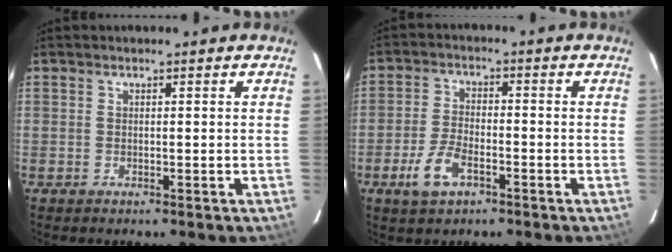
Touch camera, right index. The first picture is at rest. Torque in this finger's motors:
{"motor_torque": [0.69, -0.55, 0.38, 0.08]}